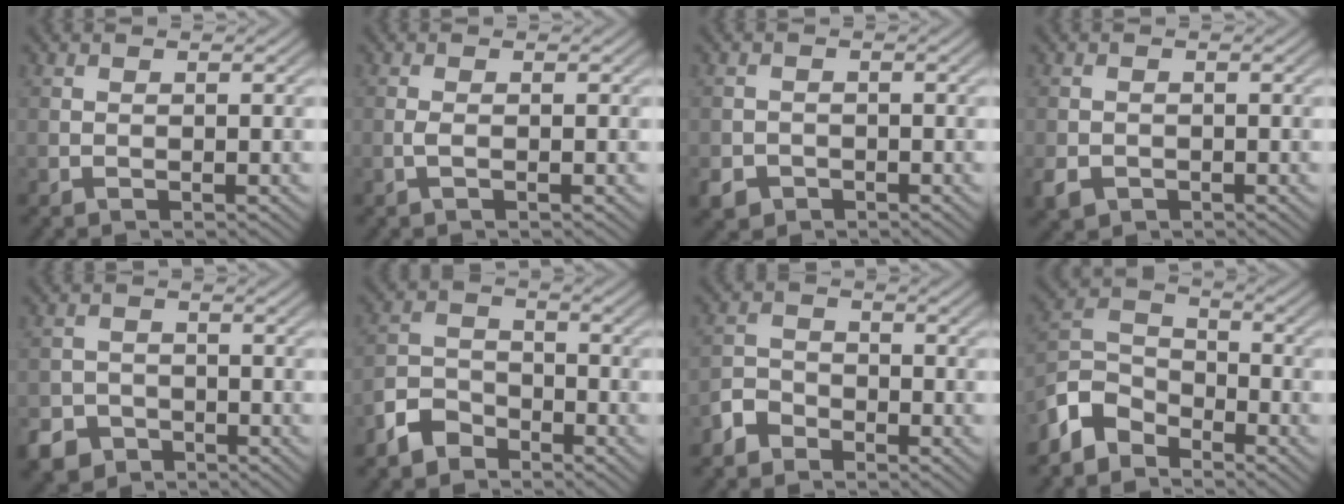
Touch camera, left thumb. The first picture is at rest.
{"total": 0.9, "force": [-0.2, 0.1, 0.8], "torque": [-0.021, 0.002, -0.008]}
{"total": 2.4, "force": [-1.4, 1.8, 0.7], "torque": [-0.016, -0.008, -0.033]}
{"total": 2.3, "force": [-1.1, 1.8, 1.0], "torque": [-0.027, -0.011, -0.028]}
{"total": 4.6, "force": [-3.2, 3.0, 1.1], "torque": [-0.019, -0.002, -0.062]}
{"total": 5.4, "force": [-3.9, 3.0, 2.0], "torque": [-0.049, 0.000, -0.096]}
{"total": 3.3, "force": [-2.5, 1.8, 0.9], "torque": [-0.020, 0.002, -0.068]}
{"total": 6.4, "force": [-5.0, 3.1, 2.5], "torque": [-0.056, -0.001, -0.122]}